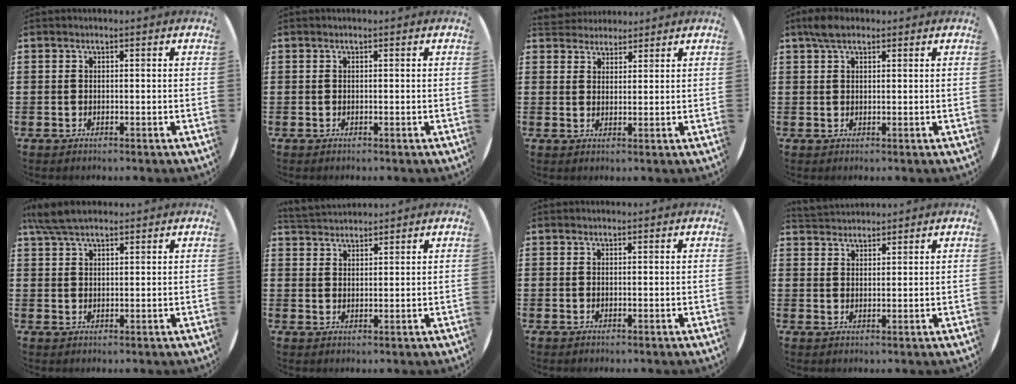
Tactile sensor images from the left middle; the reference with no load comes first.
{"total": 0.0}
{"total": 3.2, "force": [3.0, 1.0, -0.3], "torque": [-0.002, -0.004, 0.057]}
{"total": 2.8, "force": [1.9, 1.2, 1.6], "torque": [-0.035, 0.008, 0.034]}
{"total": 5.1, "force": [4.2, 1.3, 2.6], "torque": [-0.059, 0.000, 0.078]}
{"total": 2.8, "force": [2.8, 0.5, -0.2], "torque": [-0.002, -0.005, 0.053]}
{"total": 0.0}
{"total": 2.5, "force": [2.5, 0.5, -0.4], "torque": [0.004, -0.002, 0.048]}